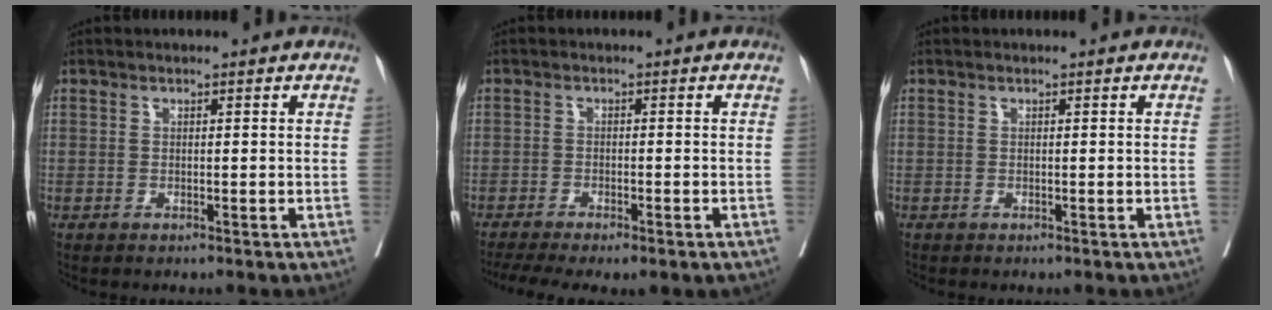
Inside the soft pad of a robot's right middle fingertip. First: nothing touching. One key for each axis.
{"total": 12.3, "fx": -9.2, "fy": 3.6, "fz": 7.4, "tx": -0.141, "ty": -0.015, "tz": -0.131}
{"total": 0.0}